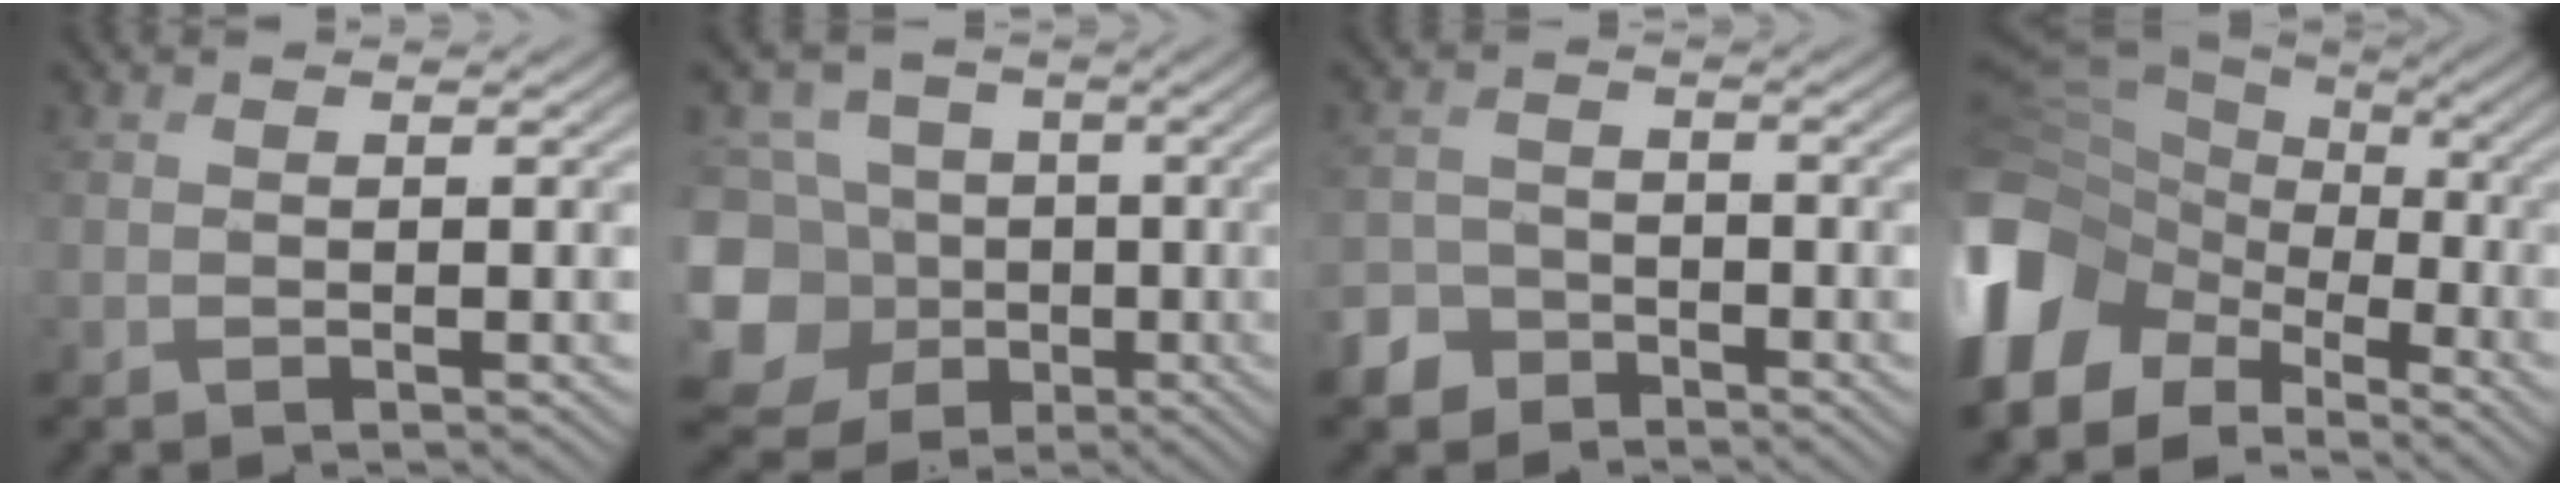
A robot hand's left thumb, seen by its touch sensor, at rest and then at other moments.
{"total": 15.6, "force": [-2.7, 14.1, 6.1], "torque": [-0.237, 0.014, -0.058]}
{"total": 4.5, "force": [-3.3, 2.8, 1.1], "torque": [-0.031, -0.004, -0.072]}
{"total": 15.9, "force": [-6.0, 11.6, 9.0], "torque": [-0.264, -0.019, -0.110]}